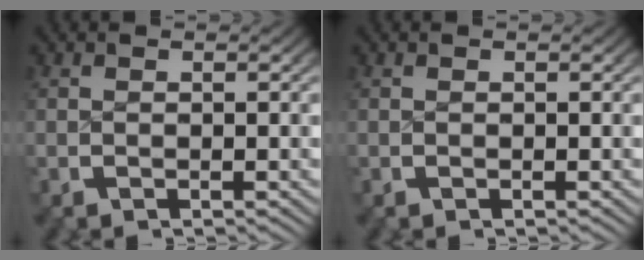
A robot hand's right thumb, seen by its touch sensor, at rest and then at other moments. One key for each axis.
{"total": 0.0}